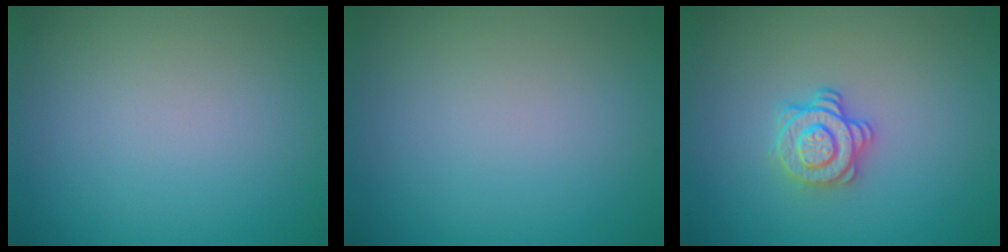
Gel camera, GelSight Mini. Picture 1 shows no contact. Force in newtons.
{"total": 0.0}
{"total": 2.9, "press": 2.5, "slide": 1.3}